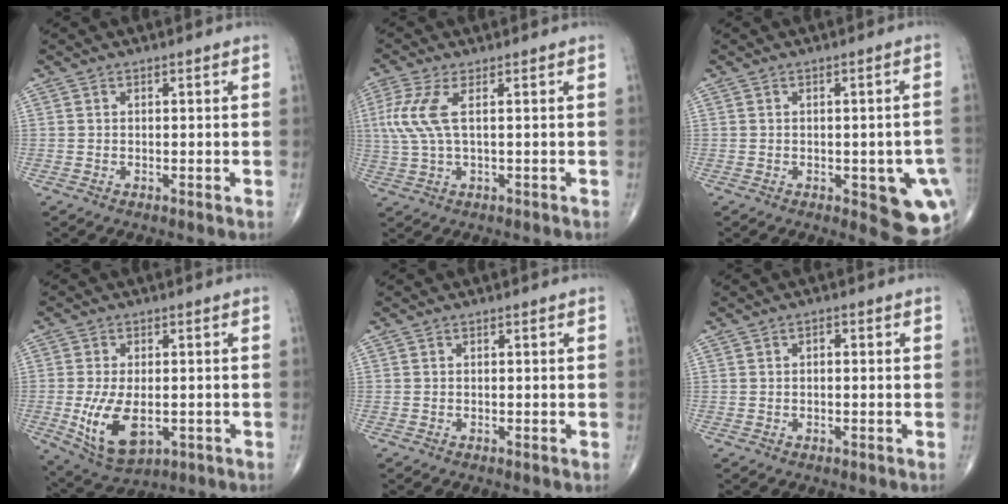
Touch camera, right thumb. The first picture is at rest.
{"total": 6.7, "force": [1.4, 2.1, 6.2], "torque": [-0.181, 0.008, 0.030]}
{"total": 11.7, "force": [-3.0, 4.5, 10.4], "torque": [-0.094, -0.003, -0.026]}
{"total": 10.8, "force": [-2.0, 5.9, 8.8], "torque": [-0.160, -0.011, -0.021]}
{"total": 0.0}
{"total": 1.2, "force": [0.2, 0.7, 1.0], "torque": [-0.011, 0.003, -0.001]}